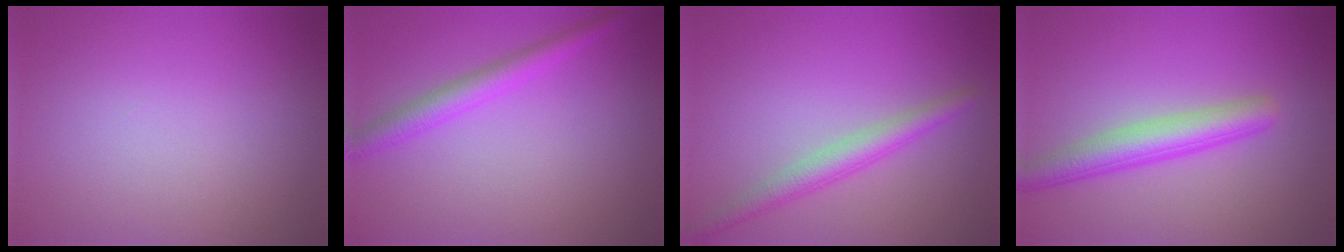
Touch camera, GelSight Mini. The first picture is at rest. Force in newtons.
{"total": 2.8, "press": 2.8, "slide": 0.0}
{"total": 2.9, "press": 2.9, "slide": 0.2}
{"total": 4.1, "press": 4.1, "slide": 0.1}